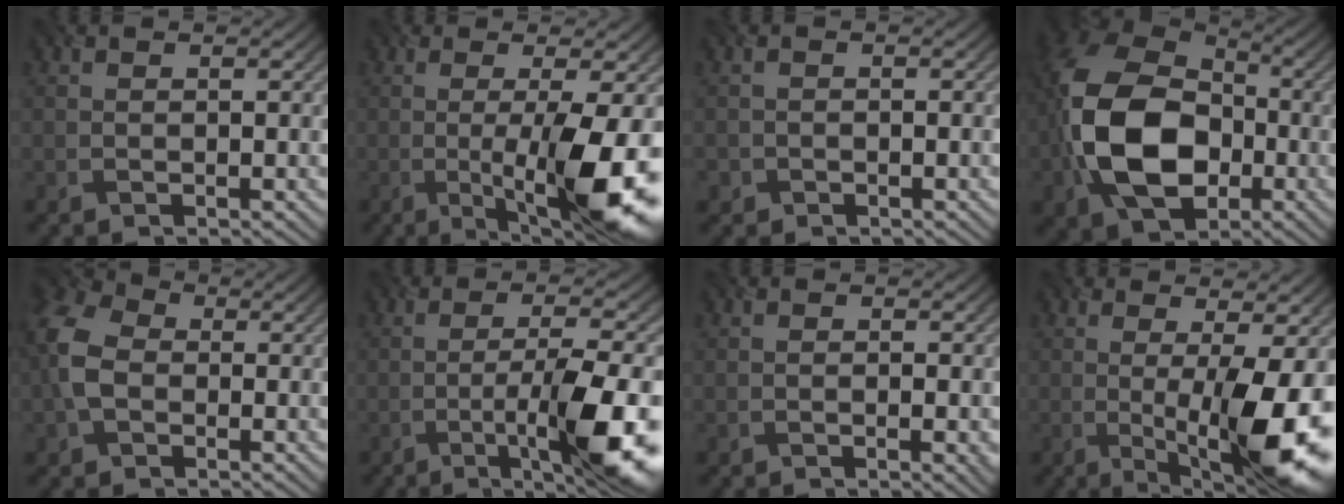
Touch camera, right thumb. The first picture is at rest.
{"total": 12.4, "force": [-2.5, 2.6, 11.9], "torque": [-0.175, 0.000, -0.039]}
{"total": 1.1, "force": [-0.8, 0.8, 0.2], "torque": [-0.002, -0.002, -0.015]}
{"total": 16.0, "force": [-3.0, 11.2, 11.1], "torque": [-0.252, -0.017, -0.070]}
{"total": 7.6, "force": [-0.5, 5.5, 5.2], "torque": [-0.152, 0.008, -0.024]}
{"total": 12.7, "force": [-4.5, 2.6, 11.6], "torque": [-0.169, 0.002, -0.074]}
{"total": 1.4, "force": [-0.2, 0.1, 1.3], "torque": [-0.023, -0.002, -0.004]}
{"total": 12.6, "force": [-1.6, 3.0, 12.1], "torque": [-0.177, 0.000, -0.020]}